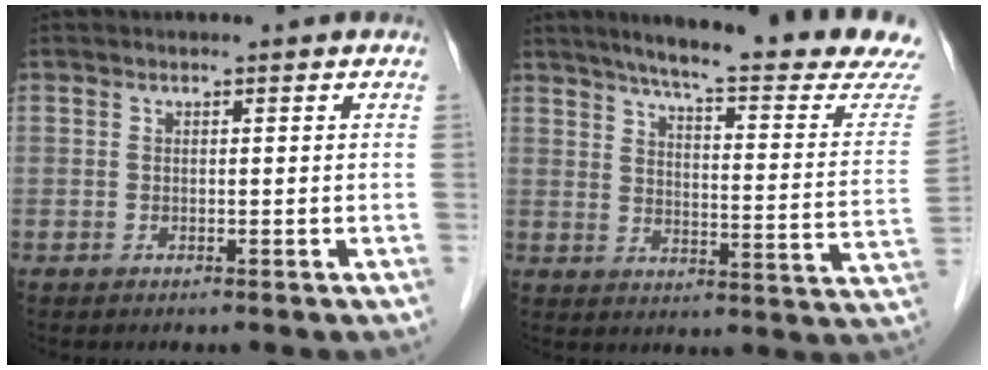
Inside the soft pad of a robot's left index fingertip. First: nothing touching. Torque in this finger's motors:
{"motor_torque": [-0.24, -0.38, 0.36, 0.08]}